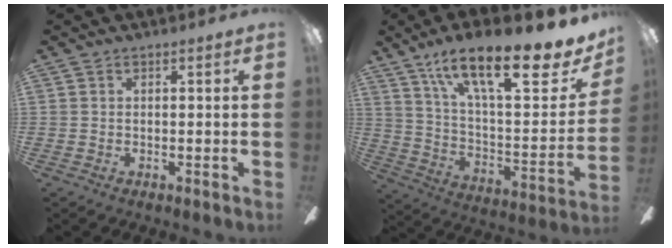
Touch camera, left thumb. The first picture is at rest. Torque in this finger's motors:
{"motor_torque": [0.78, 0.58, 1.52, -1.25, 0.26]}